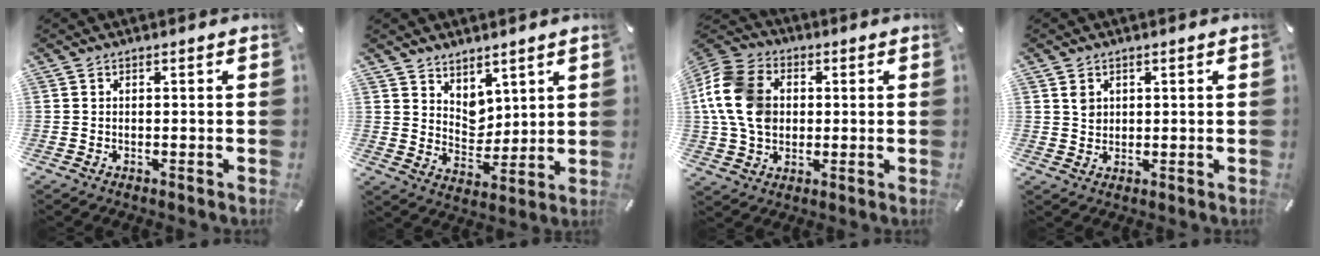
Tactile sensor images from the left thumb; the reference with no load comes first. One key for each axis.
{"total": 7.2, "fx": 5.3, "fy": 4.8, "fz": -0.6, "tx": -0.006, "ty": -0.046, "tz": 0.104}
{"total": 13.8, "fx": 1.0, "fy": 11.1, "fz": 8.2, "tx": -0.199, "ty": 0.019, "tz": 0.017}
{"total": 2.7, "fx": 1.1, "fy": 2.3, "fz": 0.7, "tx": -0.002, "ty": -0.004, "tz": 0.018}